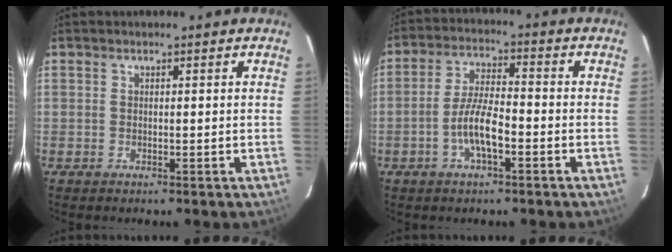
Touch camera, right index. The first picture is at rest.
{"total": 7.3, "force": [-3.0, 1.8, 6.4], "torque": [-0.132, 0.006, -0.056]}